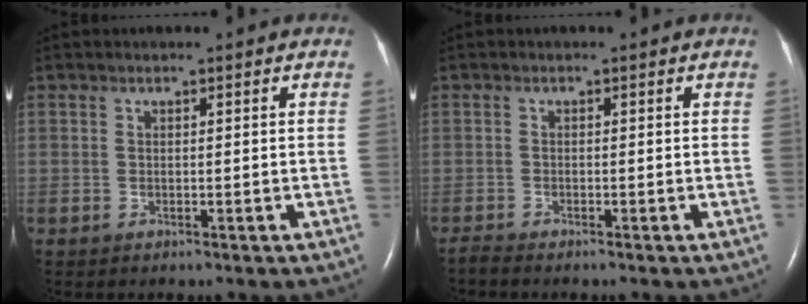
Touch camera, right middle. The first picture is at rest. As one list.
[{"total": 0.8, "force": [-0.7, -0.4, 0.1], "torque": [-0.007, -0.005, -0.014]}]